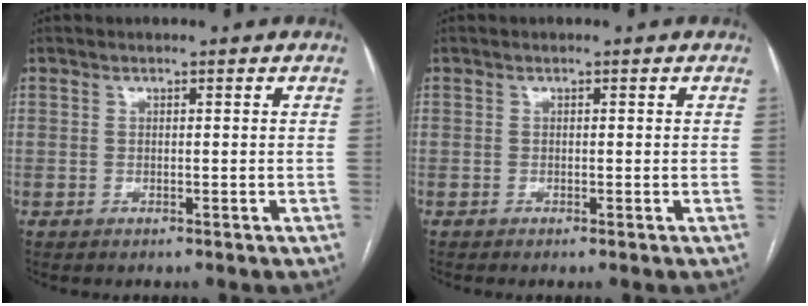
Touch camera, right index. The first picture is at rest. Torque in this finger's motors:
{"motor_torque": [0.11, 0.13, -0.08, 0.01]}